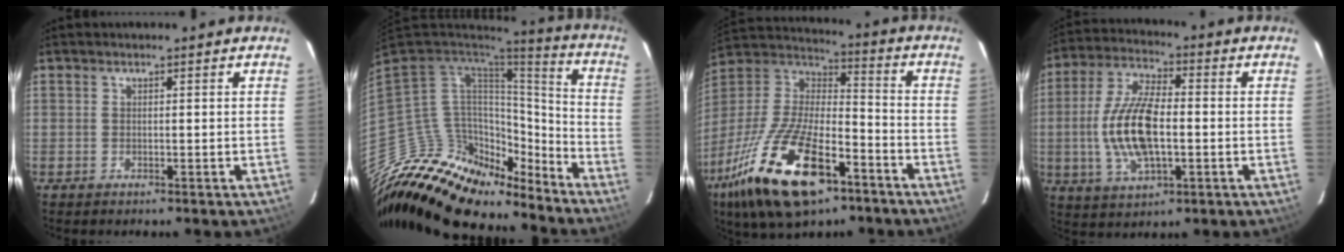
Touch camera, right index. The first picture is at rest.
{"total": 24.3, "force": [-19.7, 9.8, 10.2], "torque": [-0.203, 0.005, -0.329]}
{"total": 25.2, "force": [-13.8, 10.6, 18.3], "torque": [-0.374, -0.032, -0.240]}
{"total": 14.5, "force": [-1.6, 6.3, 12.9], "torque": [-0.268, 0.003, -0.028]}